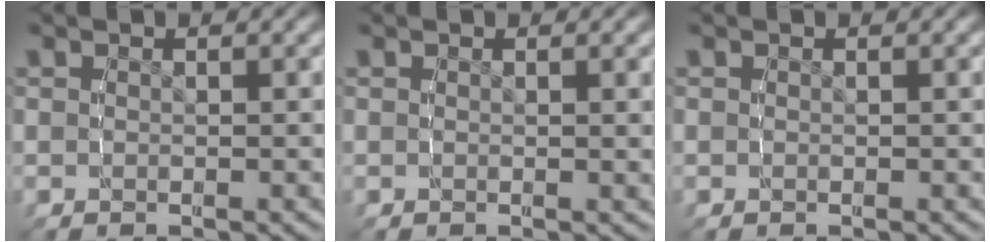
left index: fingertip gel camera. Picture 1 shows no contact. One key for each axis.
{"total": 0.7, "fx": 0.4, "fy": -0.2, "fz": 0.5, "tx": -0.009, "ty": -0.001, "tz": 0.007}
{"total": 0.0}